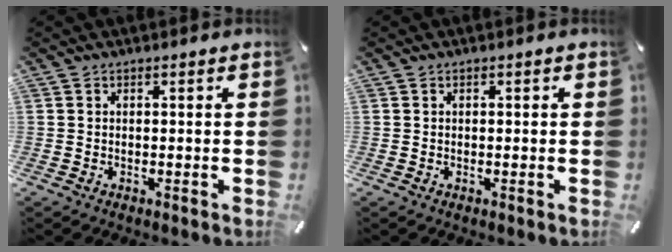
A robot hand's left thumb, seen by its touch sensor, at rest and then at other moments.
{"total": 0.0}